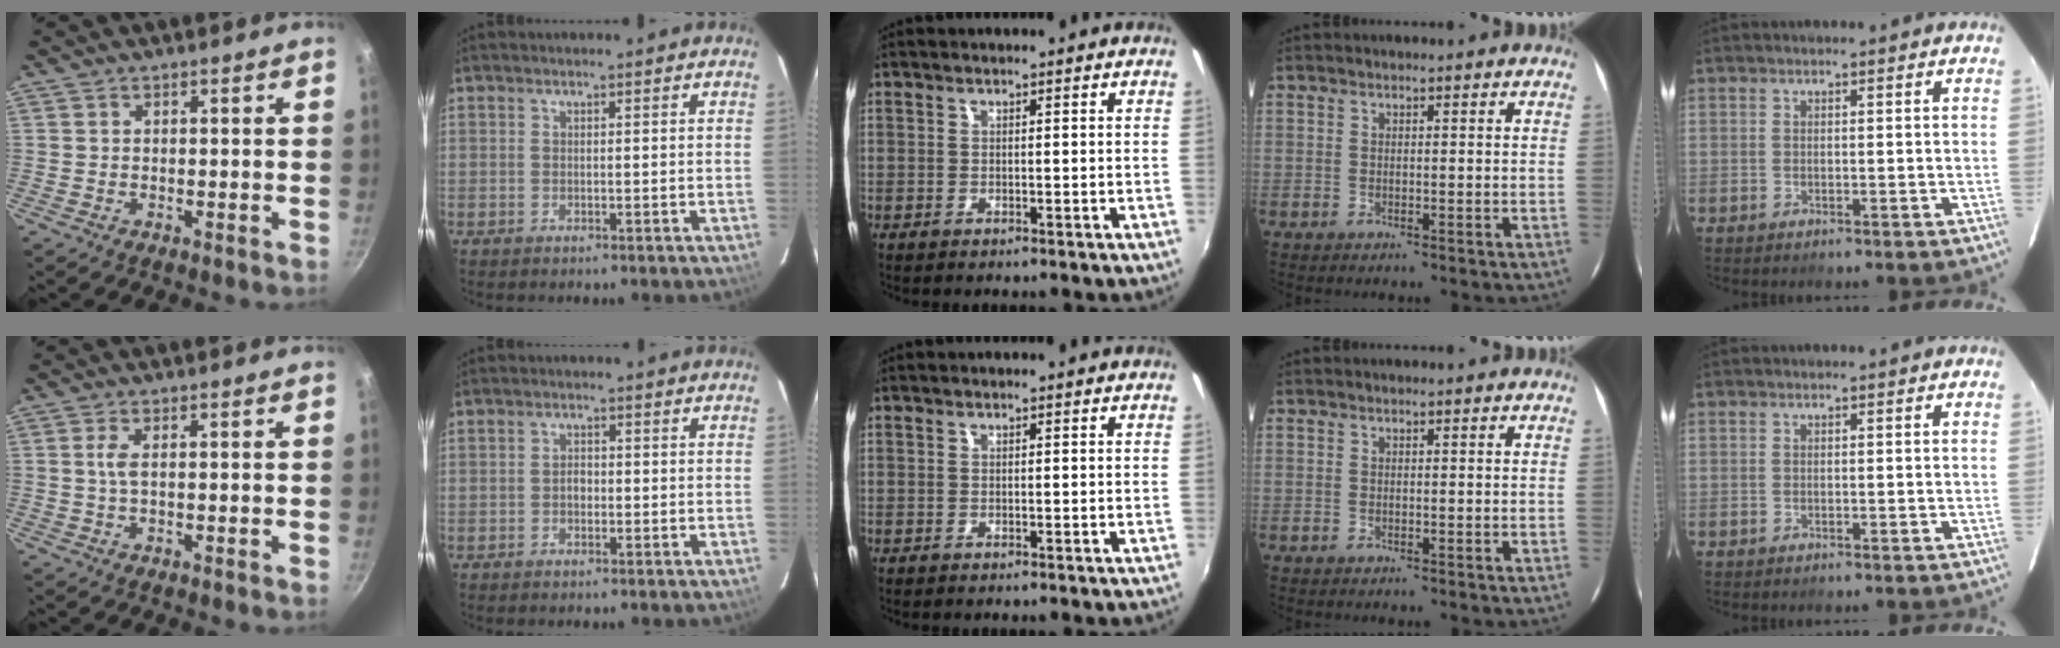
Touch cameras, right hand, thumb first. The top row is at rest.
{"thumb": {"total": 2.0, "force": [0.3, 0.6, 1.9], "torque": [-0.047, 0.002, 0.007]}, "index": {"total": 1.6, "force": [-0.4, 1.3, 0.9], "torque": [-0.015, 0.006, -0.008]}}